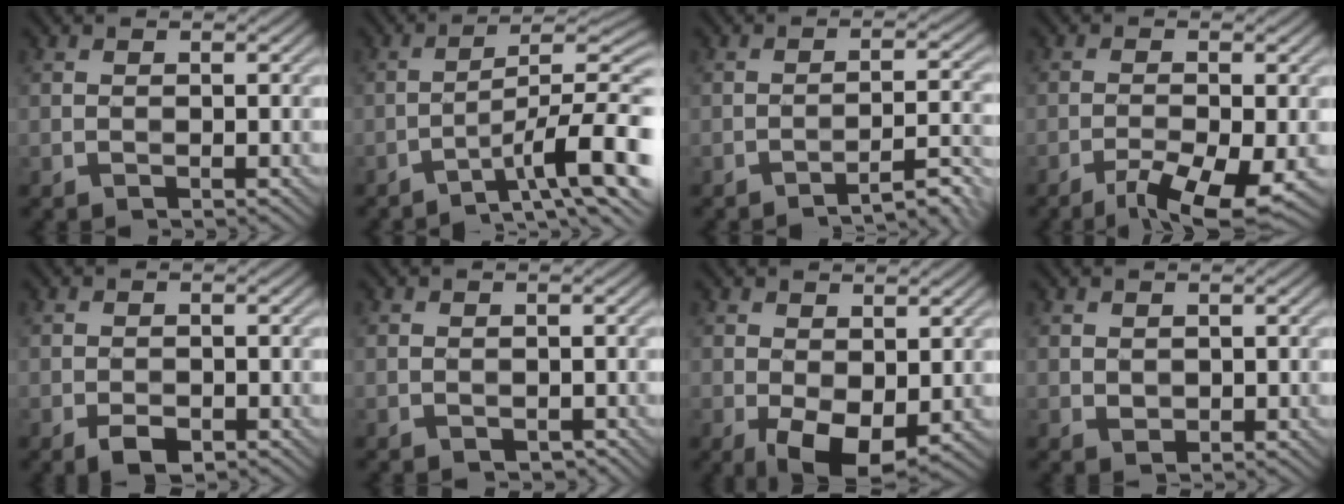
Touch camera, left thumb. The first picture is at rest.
{"total": 11.0, "force": [-5.8, 2.2, 9.1], "torque": [-0.137, 0.018, -0.097]}
{"total": 4.9, "force": [-3.9, 0.4, 3.0], "torque": [-0.048, 0.022, -0.061]}
{"total": 6.2, "force": [-3.7, 1.3, 4.7], "torque": [-0.085, -0.010, -0.060]}
{"total": 2.4, "force": [-1.3, 1.3, 1.5], "torque": [-0.027, -0.005, -0.023]}
{"total": 0.9, "force": [-0.2, 0.8, 0.3], "torque": [-0.006, -0.007, -0.003]}
{"total": 6.0, "force": [-0.9, 3.5, 4.7], "torque": [-0.095, -0.013, -0.014]}
{"total": 1.1, "force": [0.5, 0.8, 0.5], "torque": [-0.012, -0.002, 0.016]}